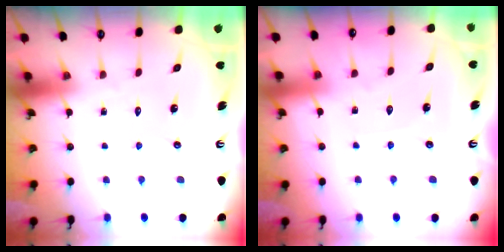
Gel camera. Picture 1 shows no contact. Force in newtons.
{"total": 3.2, "press": 3.1, "slide": 0.4}